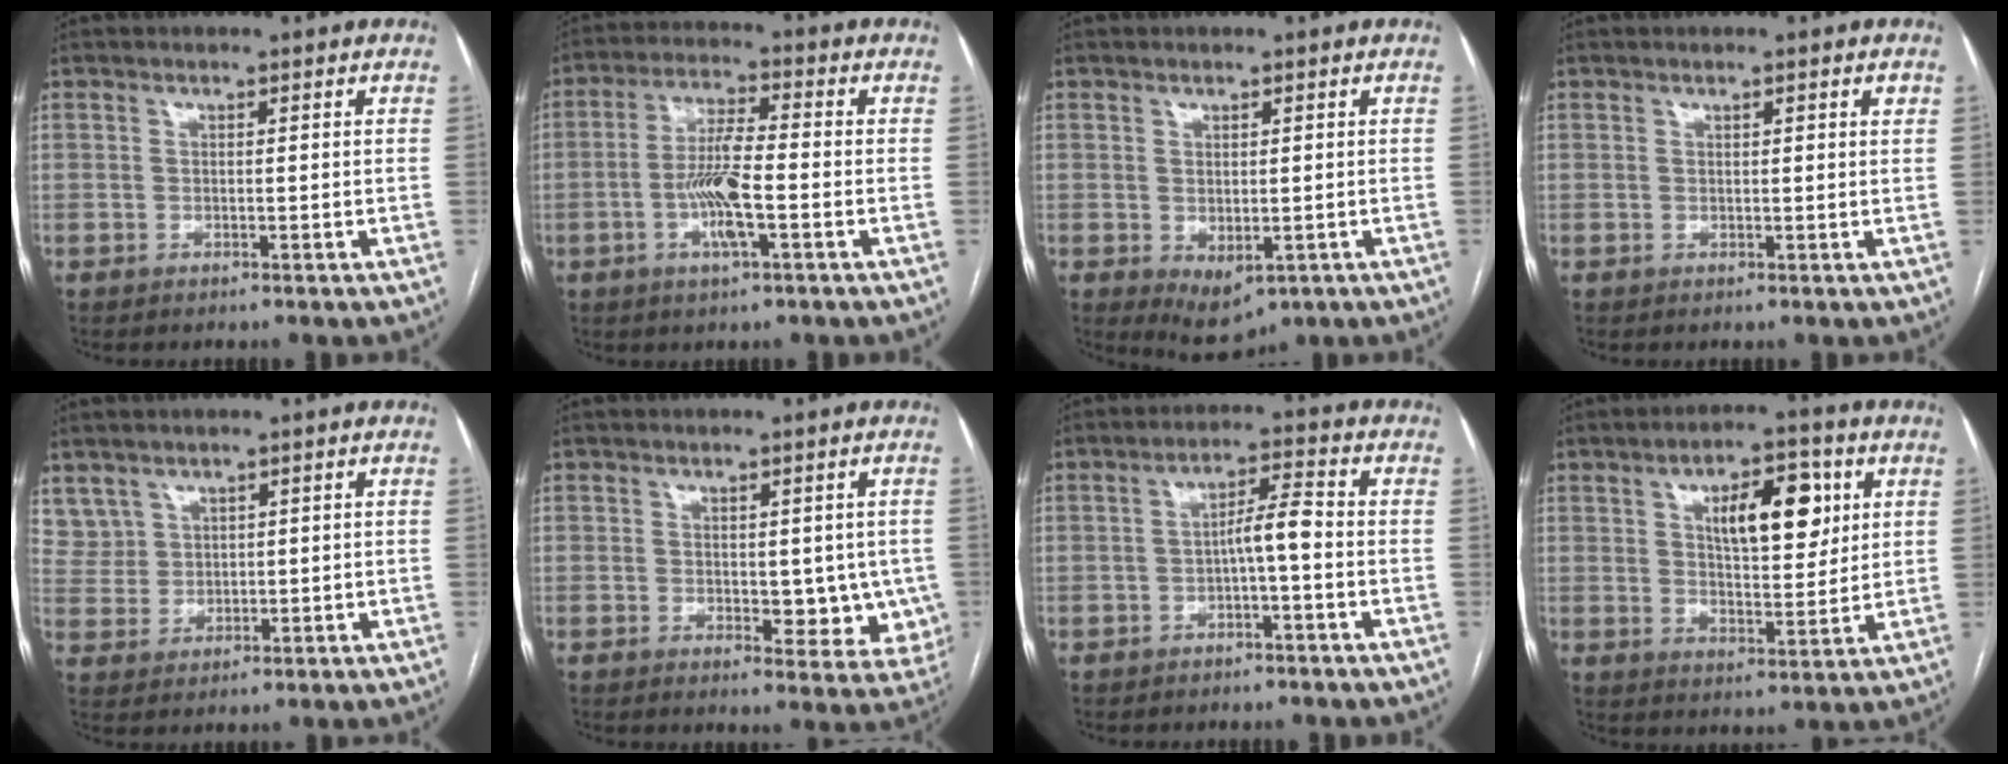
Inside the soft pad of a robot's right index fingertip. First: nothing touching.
{"total": 8.2, "force": [-2.2, 1.2, 7.8], "torque": [-0.156, 0.001, -0.045]}
{"total": 4.5, "force": [-1.3, 2.5, 3.5], "torque": [-0.048, -0.012, 0.002]}
{"total": 1.6, "force": [0.9, 0.1, 1.4], "torque": [-0.021, 0.001, 0.011]}
{"total": 5.1, "force": [3.3, 3.8, 0.2], "torque": [-0.003, 0.010, 0.077]}
{"total": 7.7, "force": [-0.3, 4.2, 6.5], "torque": [-0.055, -0.004, 0.002]}
{"total": 4.3, "force": [-1.1, 0.4, 4.1], "torque": [-0.065, 0.015, -0.015]}
{"total": 10.9, "force": [3.8, 4.2, 9.3], "torque": [-0.142, 0.011, 0.065]}